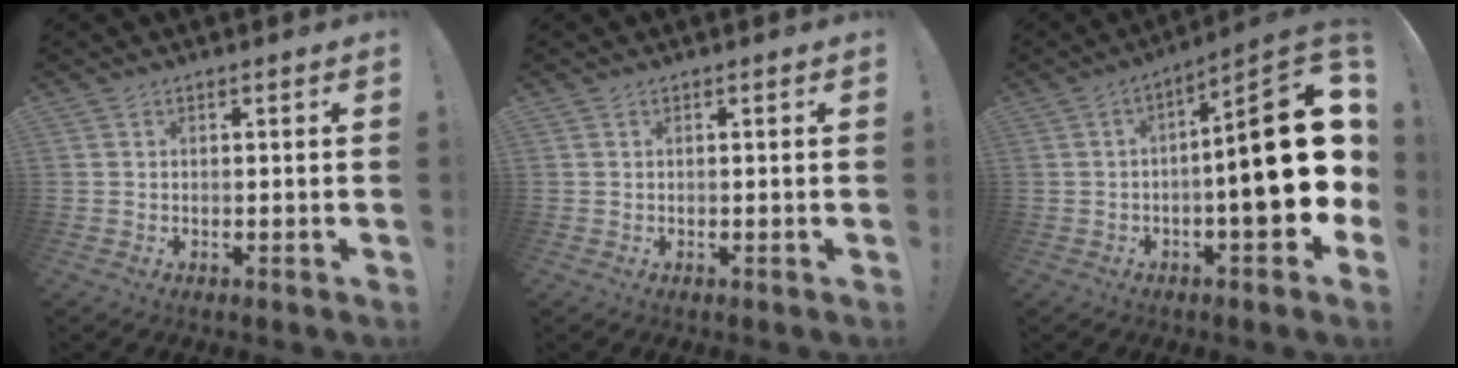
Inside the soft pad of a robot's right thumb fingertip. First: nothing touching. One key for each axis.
{"total": 0.0}
{"total": 22.4, "fx": -0.9, "fy": 6.4, "fz": 21.5, "tx": -0.289, "ty": 0.006, "tz": -0.013}